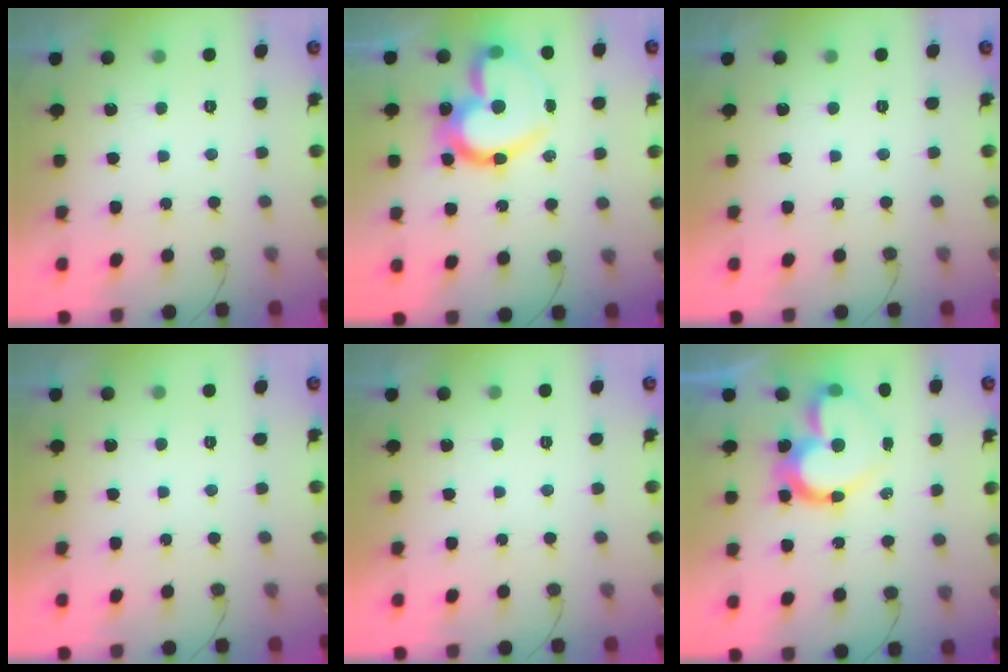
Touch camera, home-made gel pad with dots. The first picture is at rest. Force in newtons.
{"total": 23.6, "press": 23.5, "slide": 2.0}
{"total": 1.7, "press": 1.7, "slide": 0.1}
{"total": 1.7, "press": 1.7, "slide": 0.1}
{"total": 1.7, "press": 1.7, "slide": 0.1}
{"total": 14.6, "press": 14.6, "slide": 1.3}